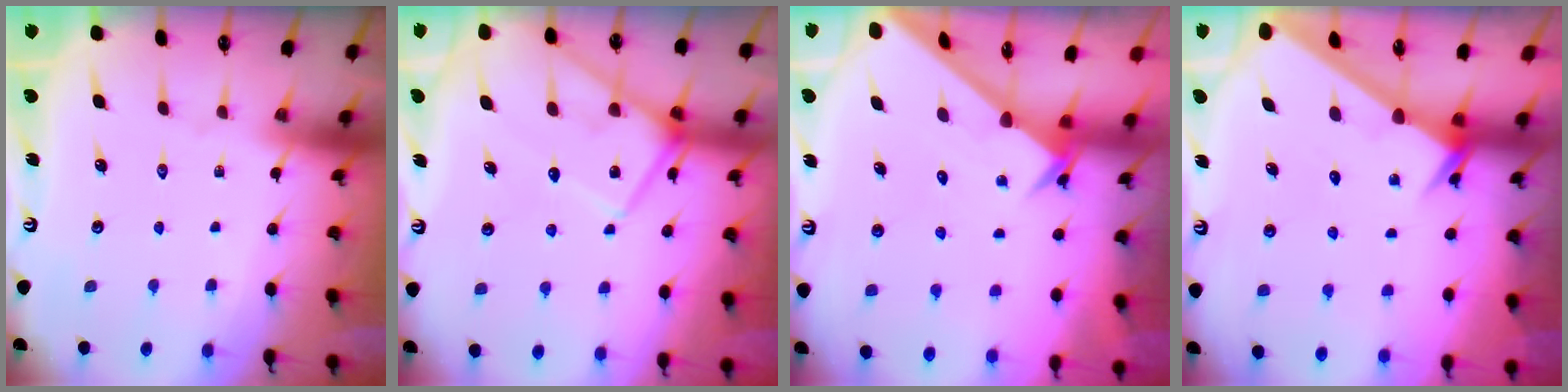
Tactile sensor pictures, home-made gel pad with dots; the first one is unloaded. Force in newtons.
{"total": 13.1, "press": 13.0, "slide": 1.1}
{"total": 2.4, "press": 2.4, "slide": 0.2}
{"total": 2.5, "press": 2.5, "slide": 0.1}